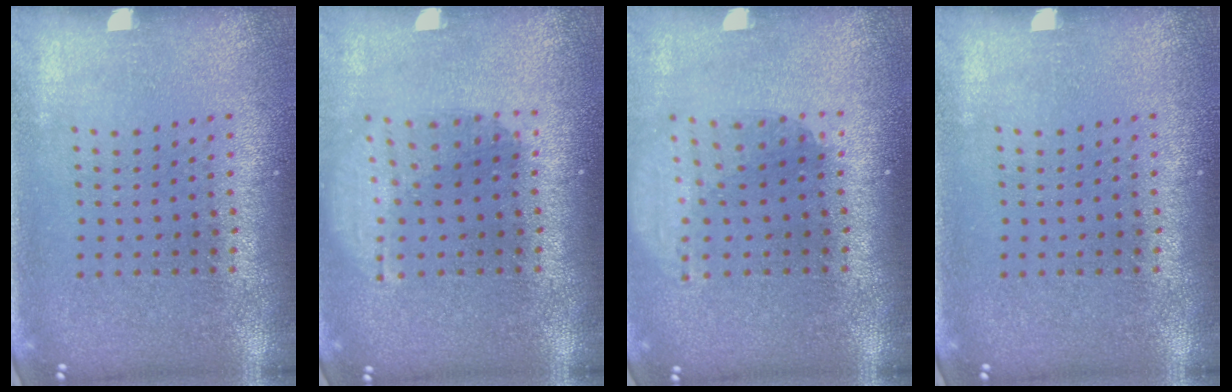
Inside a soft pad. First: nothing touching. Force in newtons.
{"total": 1.6, "press": 1.2, "slide": 1.0}
{"total": 1.8, "press": 1.4, "slide": 1.2}
{"total": 0.0}